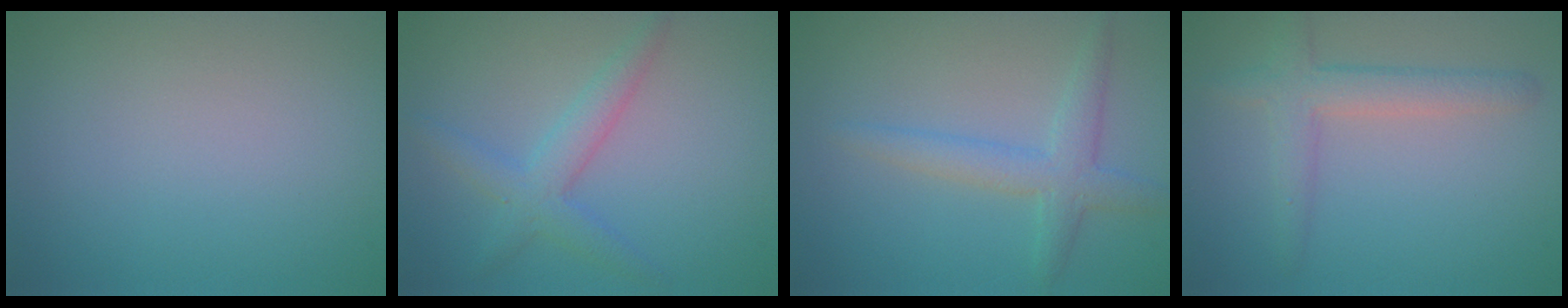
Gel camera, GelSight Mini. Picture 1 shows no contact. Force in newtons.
{"total": 2.1, "press": 2.1, "slide": 0.1}
{"total": 3.0, "press": 3.0, "slide": 0.1}
{"total": 3.0, "press": 3.0, "slide": 0.1}